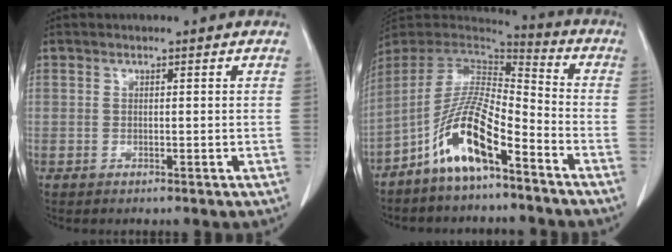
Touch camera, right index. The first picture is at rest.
{"total": 12.6, "force": [-7.2, 2.5, 10.0], "torque": [-0.197, 0.003, -0.133]}